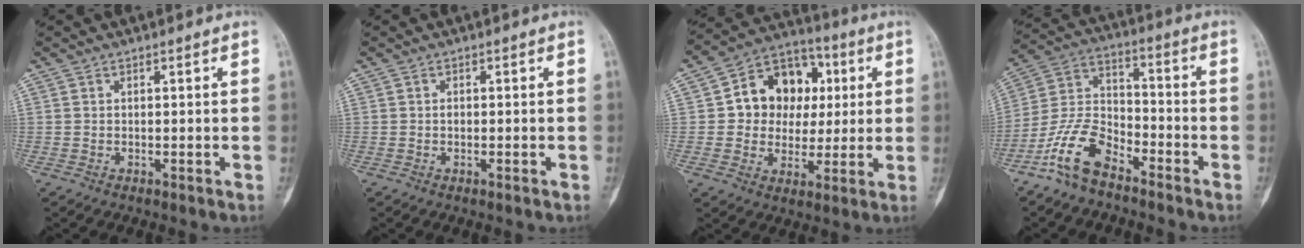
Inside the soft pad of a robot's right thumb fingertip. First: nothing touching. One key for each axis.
{"total": 0.8, "fx": -0.3, "fy": 0.4, "fz": 0.7, "tx": -0.008, "ty": 0.000, "tz": -0.004}
{"total": 14.5, "fx": 2.3, "fy": 12.1, "fz": 7.6, "tx": -0.057, "ty": 0.014, "tz": 0.036}
{"total": 11.3, "fx": -7.8, "fy": 5.3, "fz": 6.3, "tx": -0.128, "ty": 0.056, "tz": -0.161}